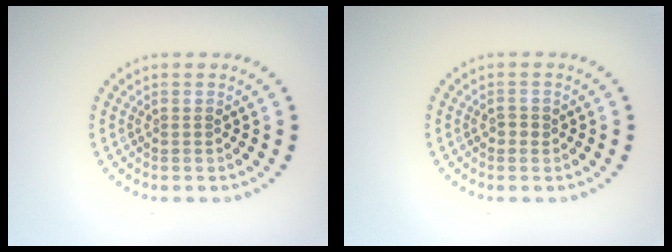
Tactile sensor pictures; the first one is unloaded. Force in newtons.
{"total": 1.0, "press": 1.0, "slide": 0.3}